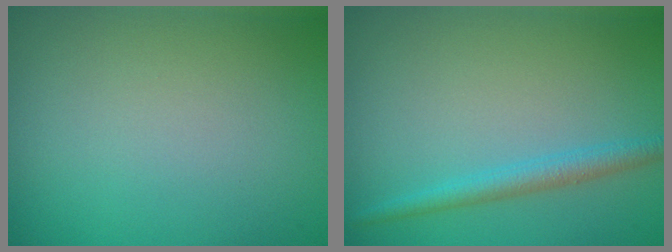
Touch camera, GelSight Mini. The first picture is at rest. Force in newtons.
{"total": 2.1, "press": 2.1, "slide": 0.1}